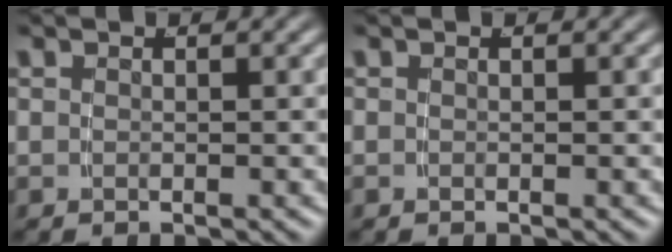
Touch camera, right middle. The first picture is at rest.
{"total": 0.0}